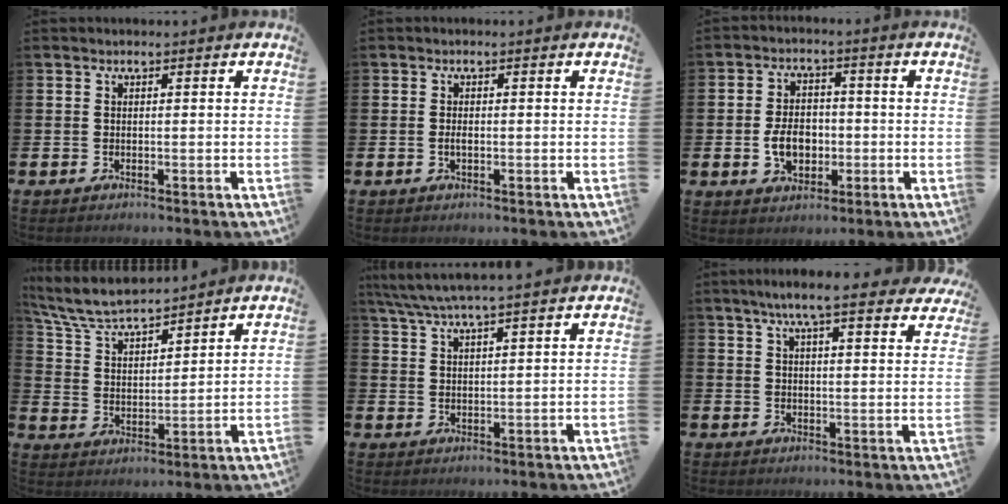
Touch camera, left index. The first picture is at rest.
{"total": 0.9, "force": [-0.2, 0.4, 0.8], "torque": [-0.012, 0.001, -0.006]}
{"total": 5.4, "force": [-1.1, 3.9, 3.5], "torque": [-0.050, 0.002, -0.026]}
{"total": 6.9, "force": [6.5, 1.0, 2.0], "torque": [-0.069, -0.037, 0.115]}
{"total": 5.2, "force": [4.8, -0.1, 2.0], "torque": [-0.058, -0.014, 0.087]}
{"total": 7.4, "force": [6.5, 0.9, 3.5], "torque": [-0.066, -0.024, 0.111]}